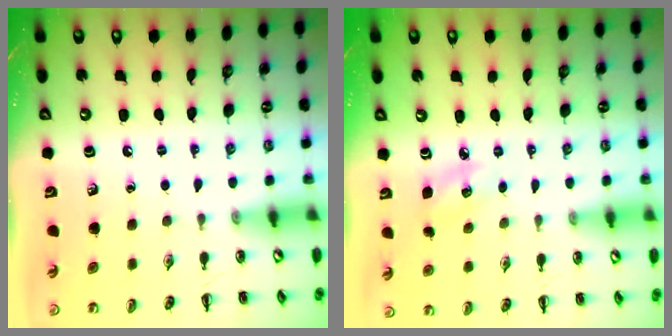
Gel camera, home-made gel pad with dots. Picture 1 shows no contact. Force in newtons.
{"total": 5.2, "press": 5.1, "slide": 1.2}